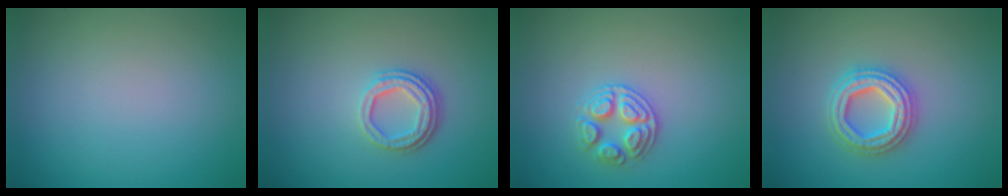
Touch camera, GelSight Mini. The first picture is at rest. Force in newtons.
{"total": 3.3, "press": 2.4, "slide": 2.3}
{"total": 2.6, "press": 2.6, "slide": 0.6}
{"total": 4.3, "press": 4.3, "slide": 0.6}